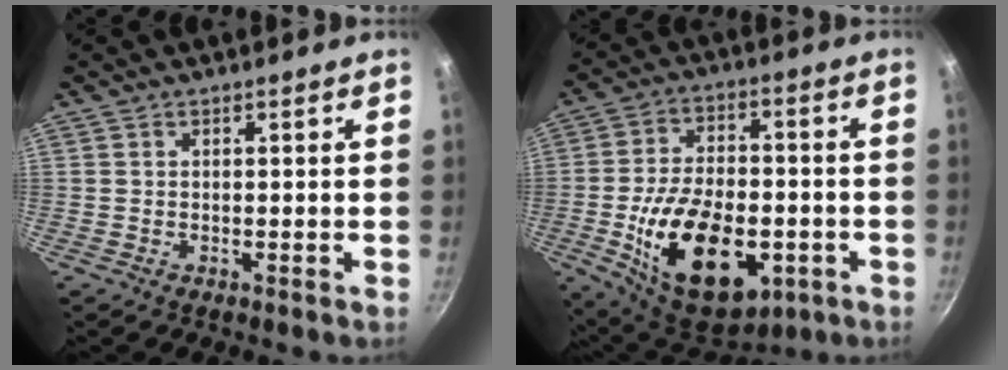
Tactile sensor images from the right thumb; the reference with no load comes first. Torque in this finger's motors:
{"motor_torque": [0.23, 1.18, 1.90, -0.87, 0.21]}